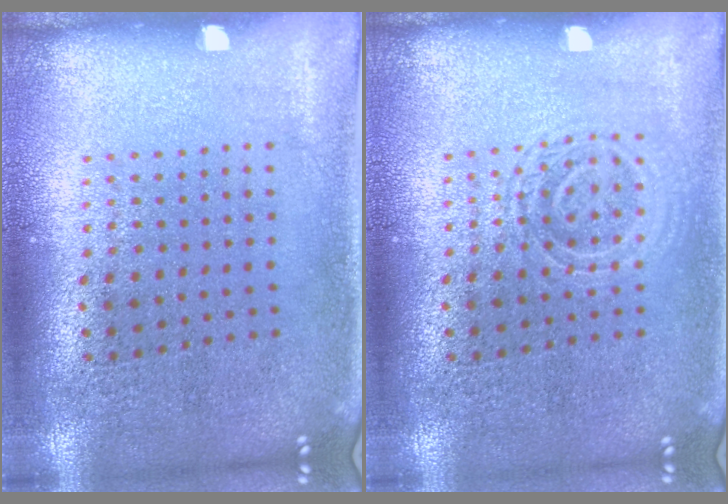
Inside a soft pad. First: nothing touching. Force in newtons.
{"total": 2.0, "press": 2.0, "slide": 0.4}